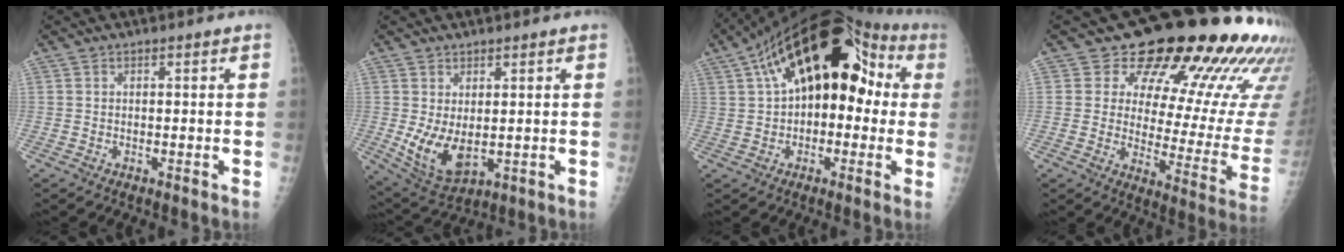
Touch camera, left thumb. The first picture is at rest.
{"total": 8.1, "force": [0.0, 4.9, 6.5], "torque": [-0.108, -0.019, 0.021]}
{"total": 21.8, "force": [4.4, 12.0, 17.6], "torque": [-0.243, 0.057, 0.058]}
{"total": 24.2, "force": [17.0, 10.5, 13.6], "torque": [-0.133, -0.094, 0.206]}